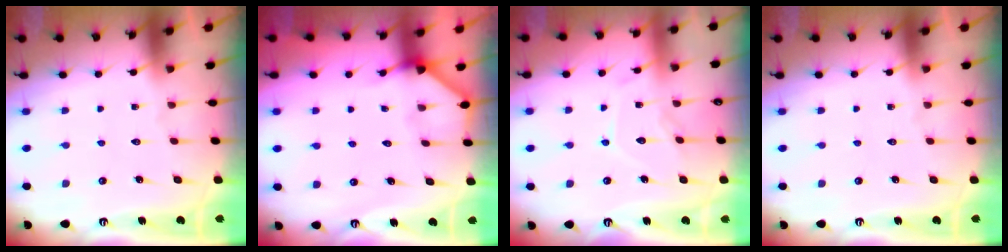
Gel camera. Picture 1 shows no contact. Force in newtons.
{"total": 3.6, "press": 3.6, "slide": 0.4}
{"total": 9.0, "press": 8.9, "slide": 0.8}
{"total": 0.0}